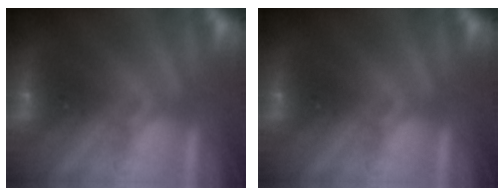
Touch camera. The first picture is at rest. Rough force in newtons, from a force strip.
{"total": 0.0}